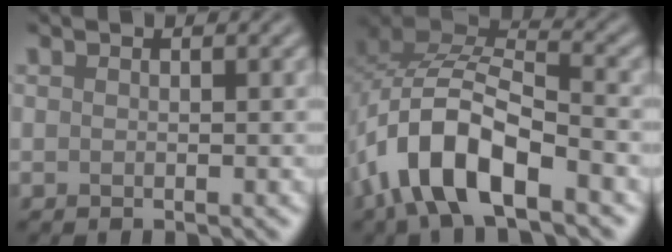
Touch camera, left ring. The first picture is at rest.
{"total": 10.2, "force": [-4.8, 4.5, 7.8], "torque": [-0.146, 0.012, -0.095]}